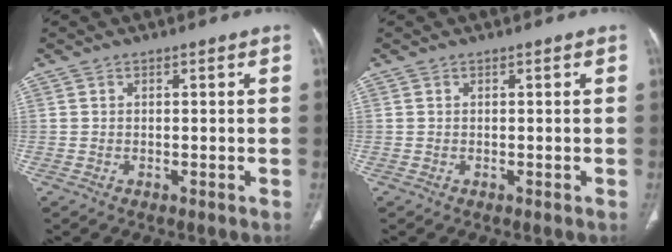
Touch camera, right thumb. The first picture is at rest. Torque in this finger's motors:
{"motor_torque": [0.00, 0.00, 0.00, 0.00, 0.00]}